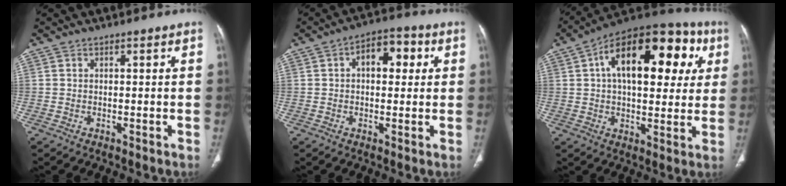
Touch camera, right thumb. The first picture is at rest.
{"total": 8.2, "force": [2.0, 4.8, 6.4], "torque": [-0.064, 0.018, 0.023]}
{"total": 24.7, "force": [7.0, 12.8, 20.0], "torque": [-0.263, 0.029, 0.096]}